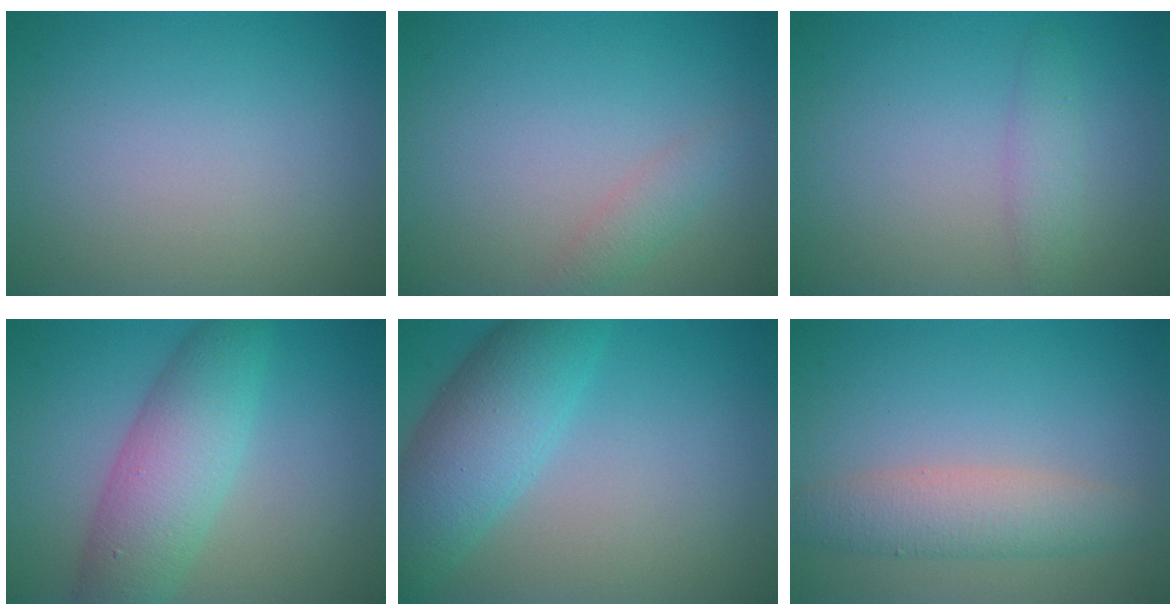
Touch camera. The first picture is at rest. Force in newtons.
{"total": 1.5, "press": 1.5, "slide": 0.0}
{"total": 1.8, "press": 1.8, "slide": 0.1}
{"total": 6.3, "press": 6.2, "slide": 0.1}
{"total": 6.7, "press": 6.7, "slide": 0.3}
{"total": 3.7, "press": 3.7, "slide": 0.1}